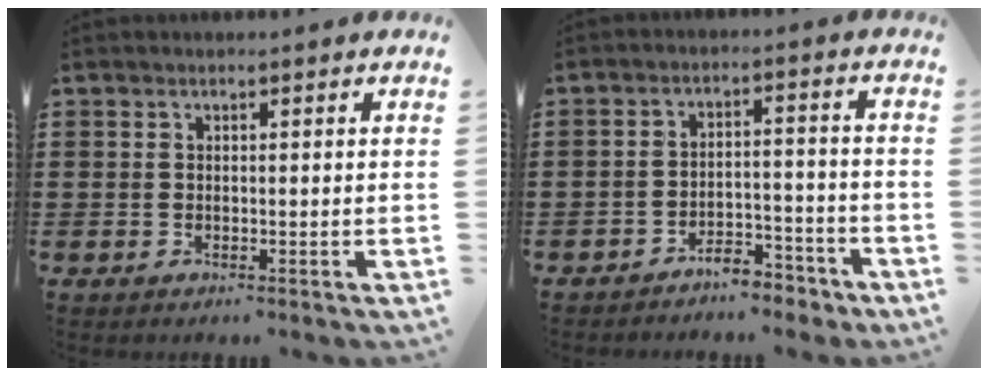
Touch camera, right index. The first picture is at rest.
{"total": 4.7, "force": [-4.5, 1.0, 1.1], "torque": [-0.019, 0.012, -0.090]}